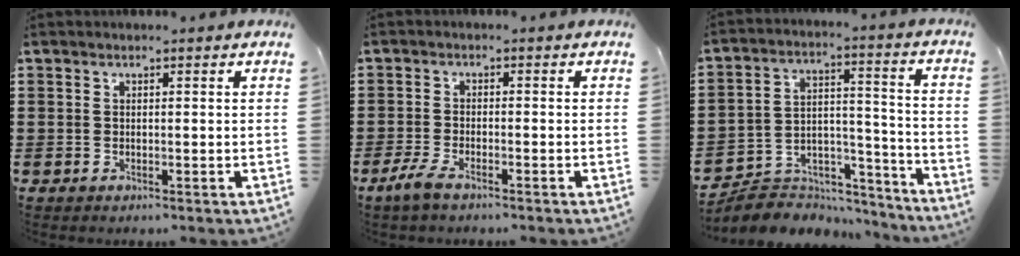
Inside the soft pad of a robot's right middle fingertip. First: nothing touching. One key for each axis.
{"total": 3.0, "fx": -2.1, "fy": 0.7, "fz": 2.1, "tx": -0.056, "ty": -0.004, "tz": -0.046}
{"total": 5.6, "fx": -4.9, "fy": 2.7, "fz": -0.1, "tx": -0.007, "ty": 0.008, "tz": -0.099}